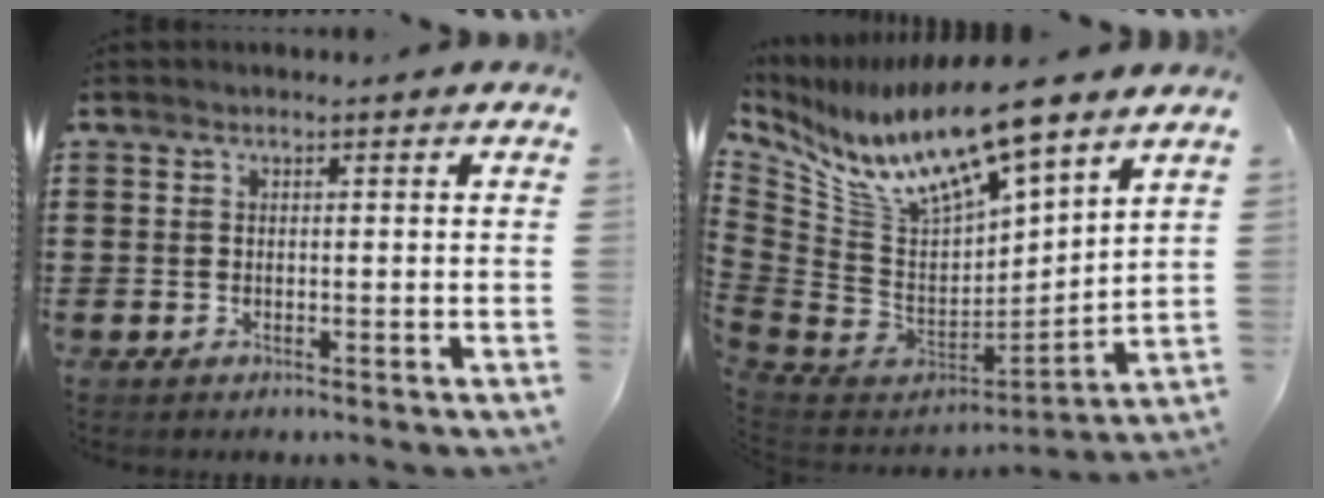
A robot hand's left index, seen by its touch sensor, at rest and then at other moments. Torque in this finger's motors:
{"motor_torque": [1.96, -0.18, 1.05, 0.21]}